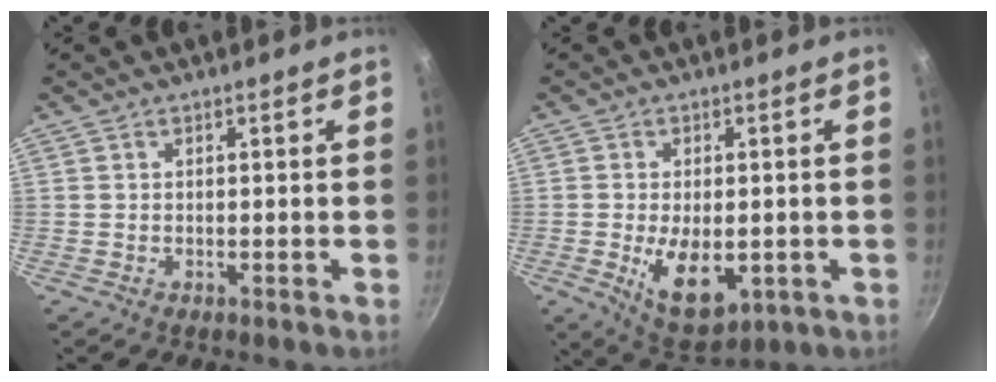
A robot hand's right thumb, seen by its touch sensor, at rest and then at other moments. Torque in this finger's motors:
{"motor_torque": [-0.28, 0.46, 0.87, -0.60, 0.07]}